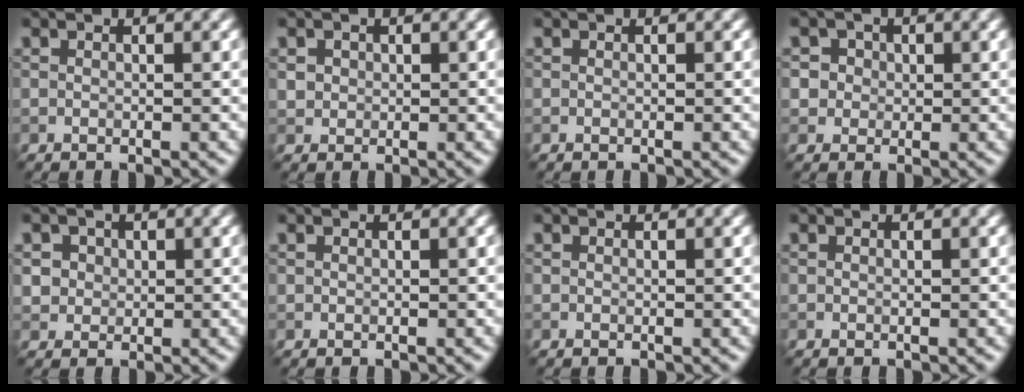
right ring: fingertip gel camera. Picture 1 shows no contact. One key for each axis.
{"total": 1.1, "fx": 0.2, "fy": 1.0, "fz": 0.3, "tx": -0.002, "ty": -0.004, "tz": 0.008}
{"total": 0.0}
{"total": 3.8, "fx": 1.2, "fy": 3.3, "fz": 1.3, "tx": -0.010, "ty": 0.015, "tz": 0.014}
{"total": 2.4, "fx": 0.7, "fy": 2.1, "fz": 0.8, "tx": -0.017, "ty": 0.002, "tz": 0.023}
{"total": 0.0}
{"total": 0.0}
{"total": 0.0}